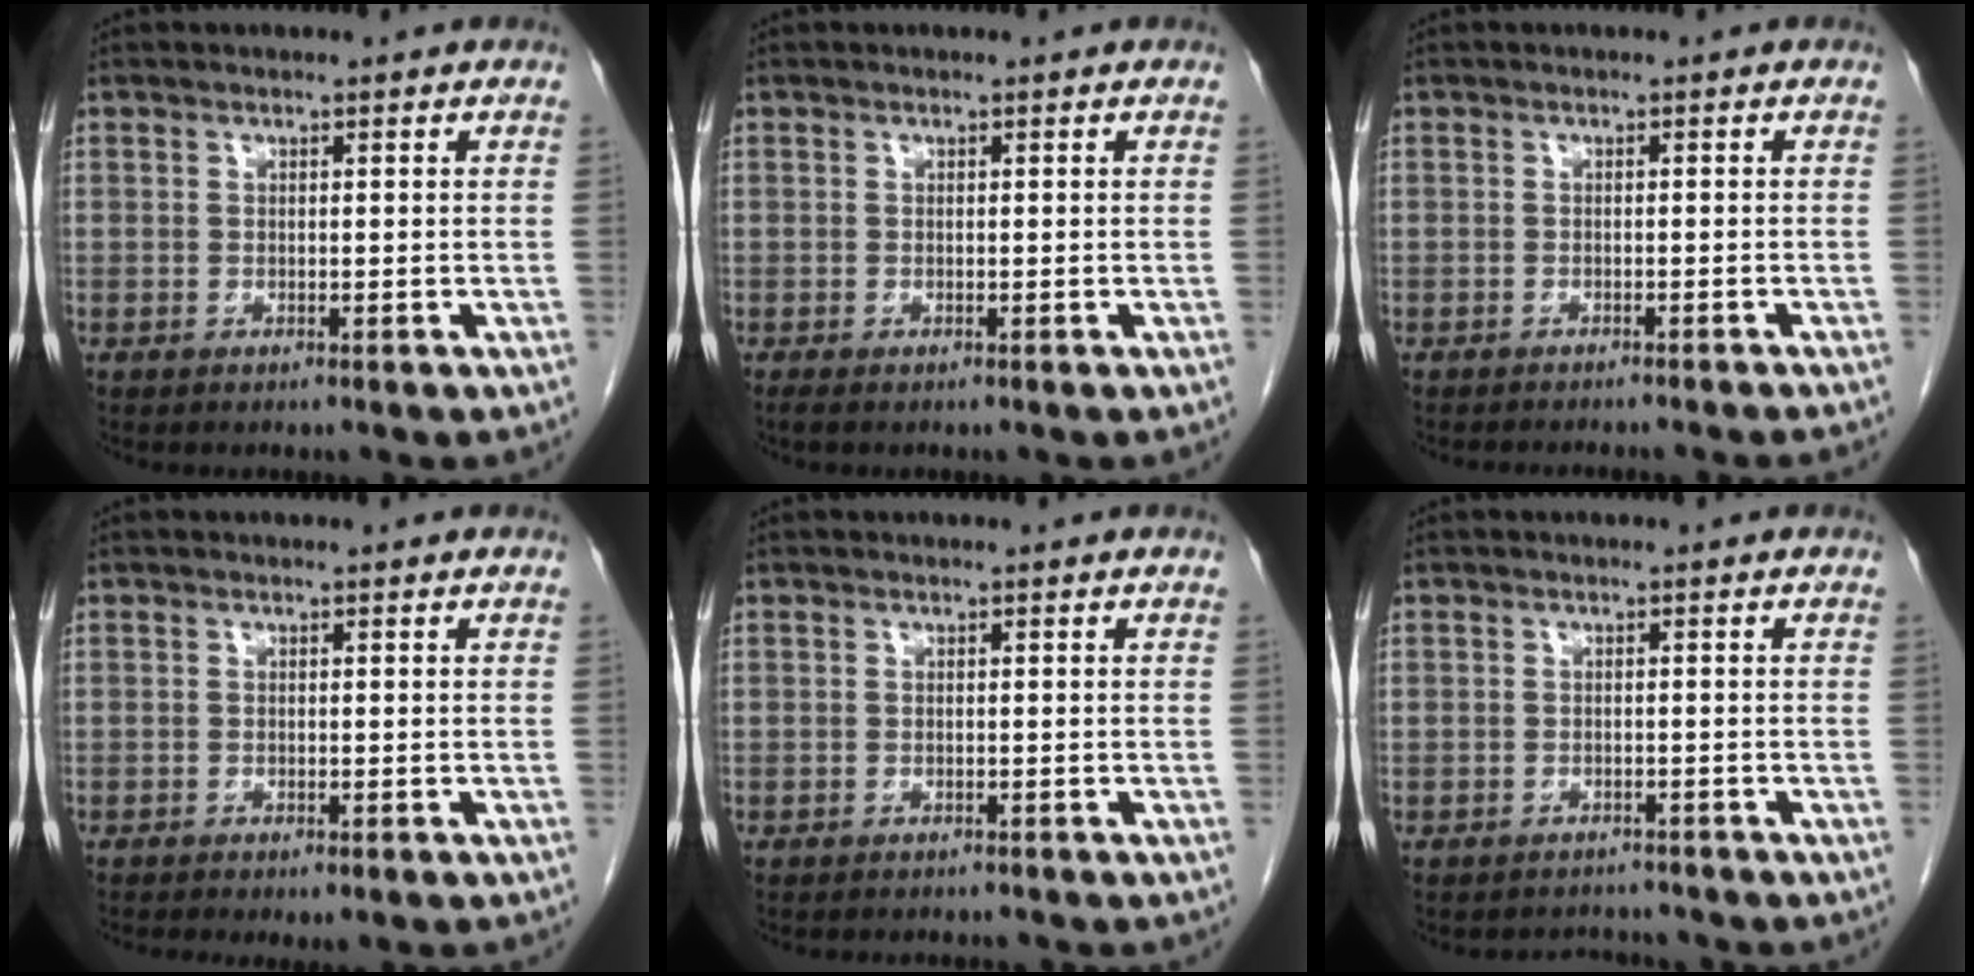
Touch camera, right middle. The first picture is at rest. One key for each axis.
{"total": 0.6, "fx": -0.5, "fy": 0.1, "fz": 0.3, "tx": -0.007, "ty": -0.002, "tz": -0.008}
{"total": 8.0, "fx": -7.4, "fy": 0.0, "fz": 3.1, "tx": -0.022, "ty": -0.015, "tz": -0.086}
{"total": 4.5, "fx": -3.8, "fy": 0.7, "fz": 2.3, "tx": -0.019, "ty": -0.008, "tz": -0.049}
{"total": 4.3, "fx": -4.1, "fy": 0.8, "fz": 1.2, "tx": -0.010, "ty": -0.006, "tz": -0.048}
{"total": 3.3, "fx": -3.1, "fy": 0.8, "fz": -0.6, "tx": 0.011, "ty": -0.001, "tz": -0.046}